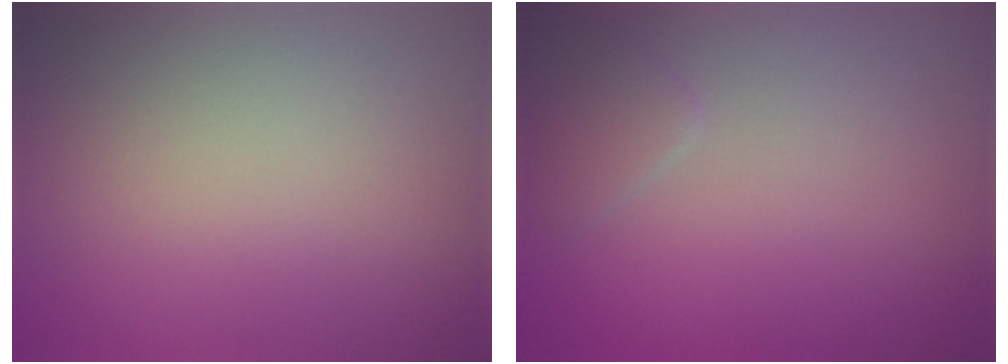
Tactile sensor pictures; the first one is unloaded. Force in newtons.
{"total": 1.2, "press": 1.2, "slide": 0.1}